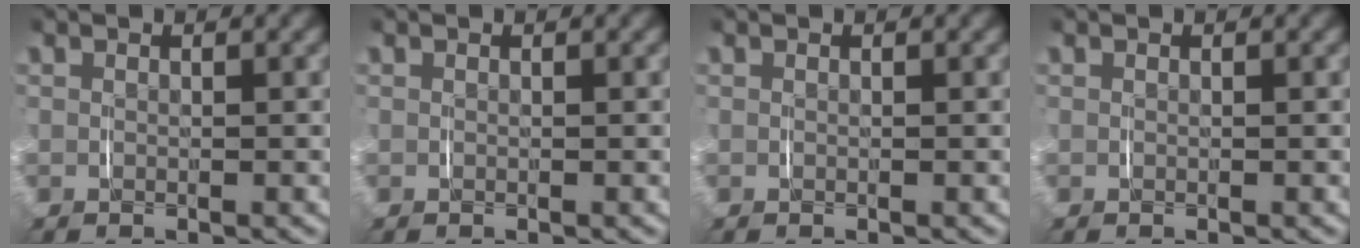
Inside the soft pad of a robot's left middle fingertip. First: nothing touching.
{"total": 0.0}
{"total": 0.0}
{"total": 0.0}